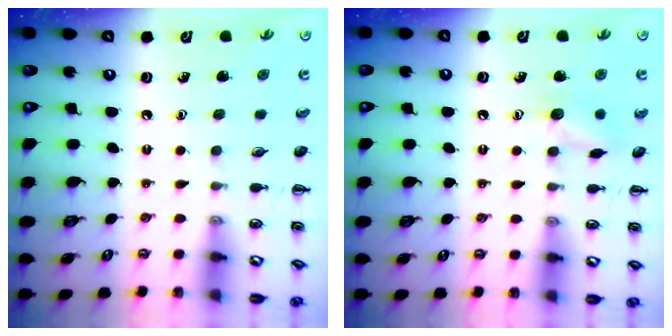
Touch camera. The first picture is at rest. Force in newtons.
{"total": 6.5, "press": 6.4, "slide": 0.8}